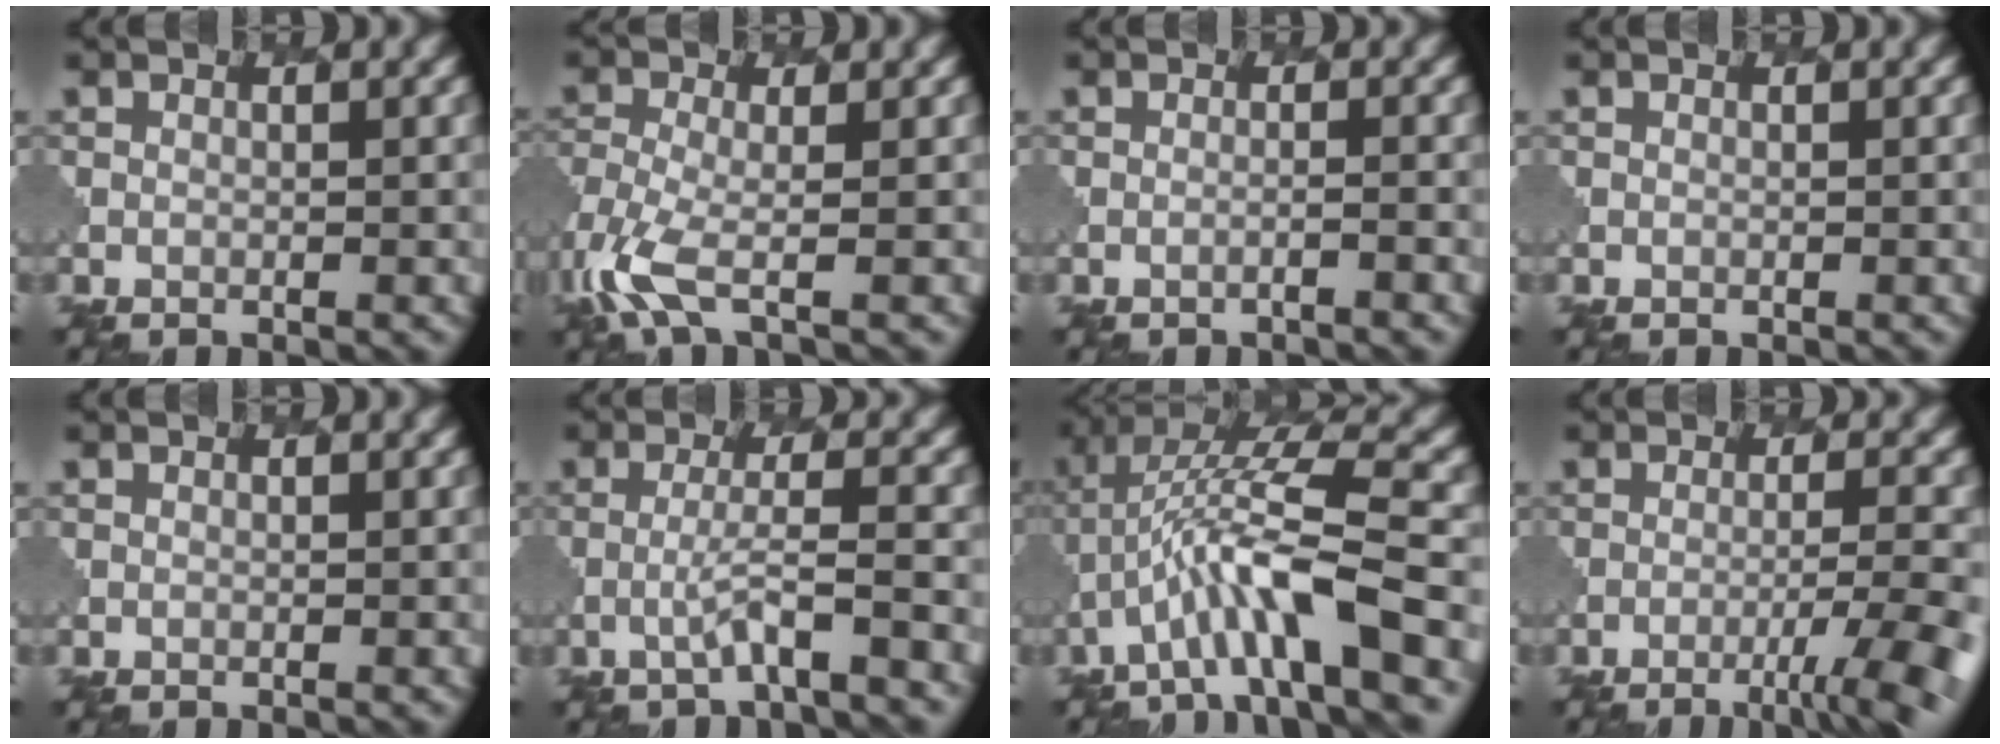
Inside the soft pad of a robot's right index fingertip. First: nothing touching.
{"total": 4.7, "force": [-2.3, 1.5, 3.7], "torque": [-0.100, -0.014, -0.060]}
{"total": 0.8, "force": [-0.4, 0.1, 0.6], "torque": [-0.001, 0.001, -0.018]}
{"total": 0.0}
{"total": 0.0}
{"total": 2.8, "force": [-0.8, 0.1, 2.6], "torque": [-0.047, 0.010, -0.025]}
{"total": 8.2, "force": [-2.7, 1.8, 7.5], "torque": [-0.142, 0.020, -0.049]}
{"total": 5.5, "force": [-2.7, 0.9, 4.7], "torque": [-0.068, 0.003, -0.044]}